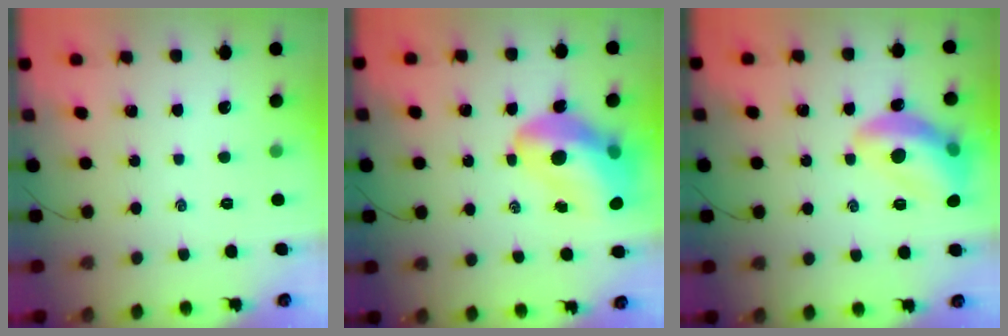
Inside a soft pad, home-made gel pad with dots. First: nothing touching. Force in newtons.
{"total": 16.6, "press": 15.9, "slide": 4.6}
{"total": 15.1, "press": 15.0, "slide": 1.5}